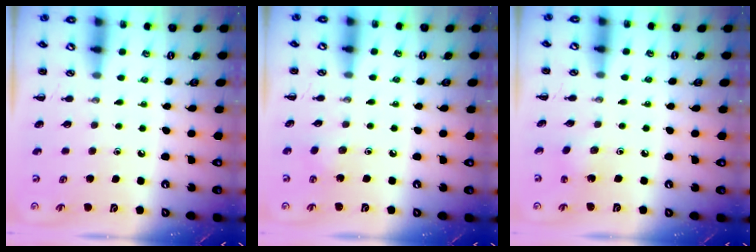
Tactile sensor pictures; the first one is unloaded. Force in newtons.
{"total": 2.6, "press": 2.4, "slide": 0.9}
{"total": 1.6, "press": 1.4, "slide": 0.7}